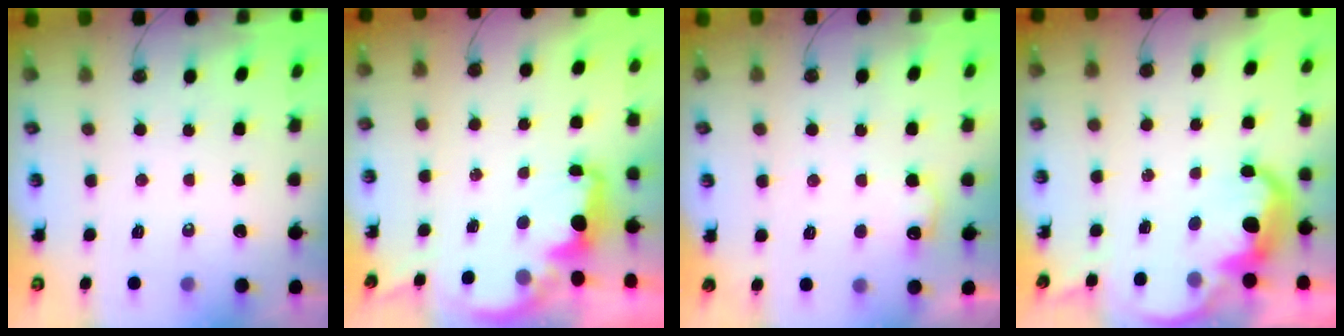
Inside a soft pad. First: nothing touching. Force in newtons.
{"total": 2.2, "press": 2.0, "slide": 0.7}
{"total": 7.8, "press": 7.8, "slide": 0.6}
{"total": 6.6, "press": 6.5, "slide": 0.6}